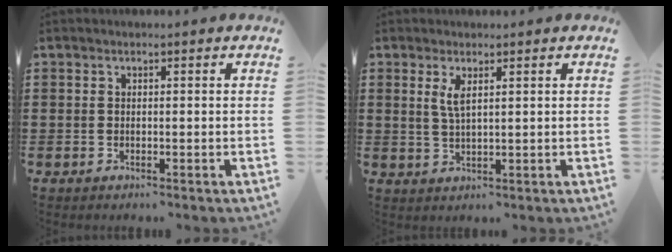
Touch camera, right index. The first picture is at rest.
{"total": 2.7, "force": [1.3, 0.7, 2.3], "torque": [-0.050, 0.002, 0.021]}